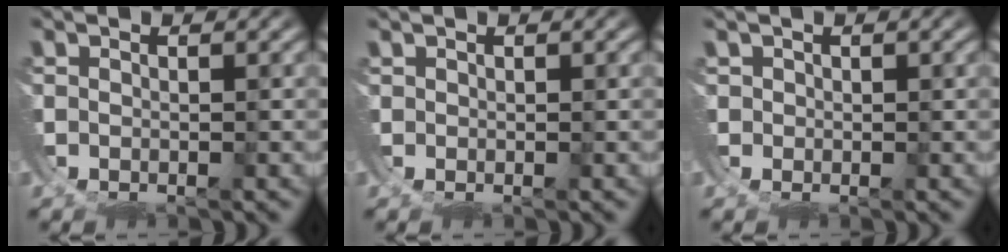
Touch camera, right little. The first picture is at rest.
{"total": 0.0}
{"total": 0.9, "force": [0.2, 0.9, -0.2], "torque": [0.000, -0.002, 0.004]}